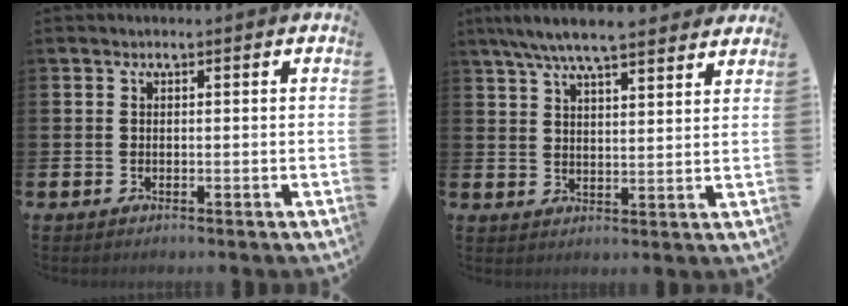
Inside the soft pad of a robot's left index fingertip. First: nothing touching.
{"total": 7.3, "force": [6.7, 0.9, 2.8], "torque": [-0.072, -0.024, 0.122]}